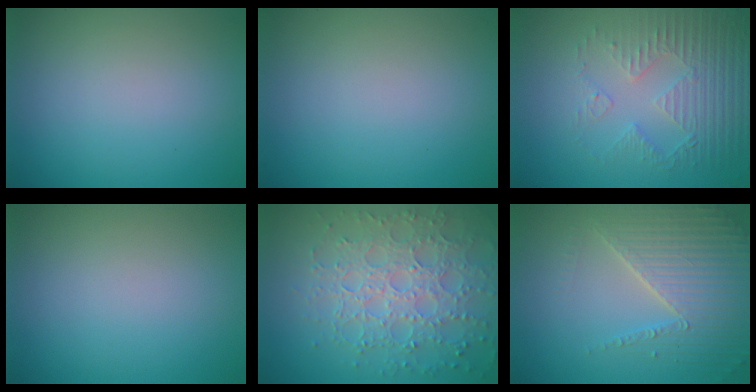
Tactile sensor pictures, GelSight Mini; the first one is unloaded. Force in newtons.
{"total": 0.0}
{"total": 5.2, "press": 3.5, "slide": 3.9}
{"total": 0.0}
{"total": 7.0, "press": 5.5, "slide": 4.4}
{"total": 4.4, "press": 4.3, "slide": 1.0}